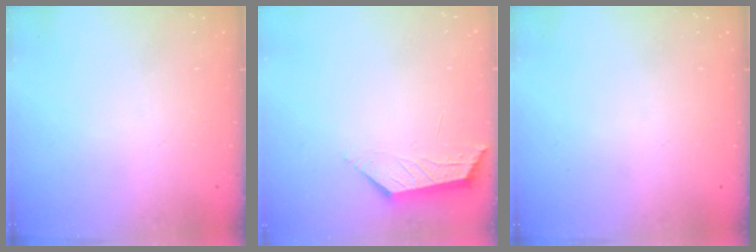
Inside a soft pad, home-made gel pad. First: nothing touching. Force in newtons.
{"total": 1.9, "press": 1.9, "slide": 0.4}
{"total": 0.0}